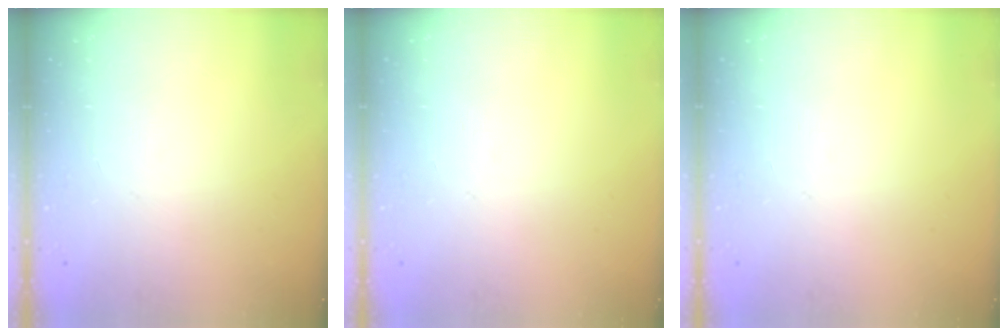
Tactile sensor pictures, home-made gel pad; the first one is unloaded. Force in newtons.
{"total": 0.0}
{"total": 0.0}